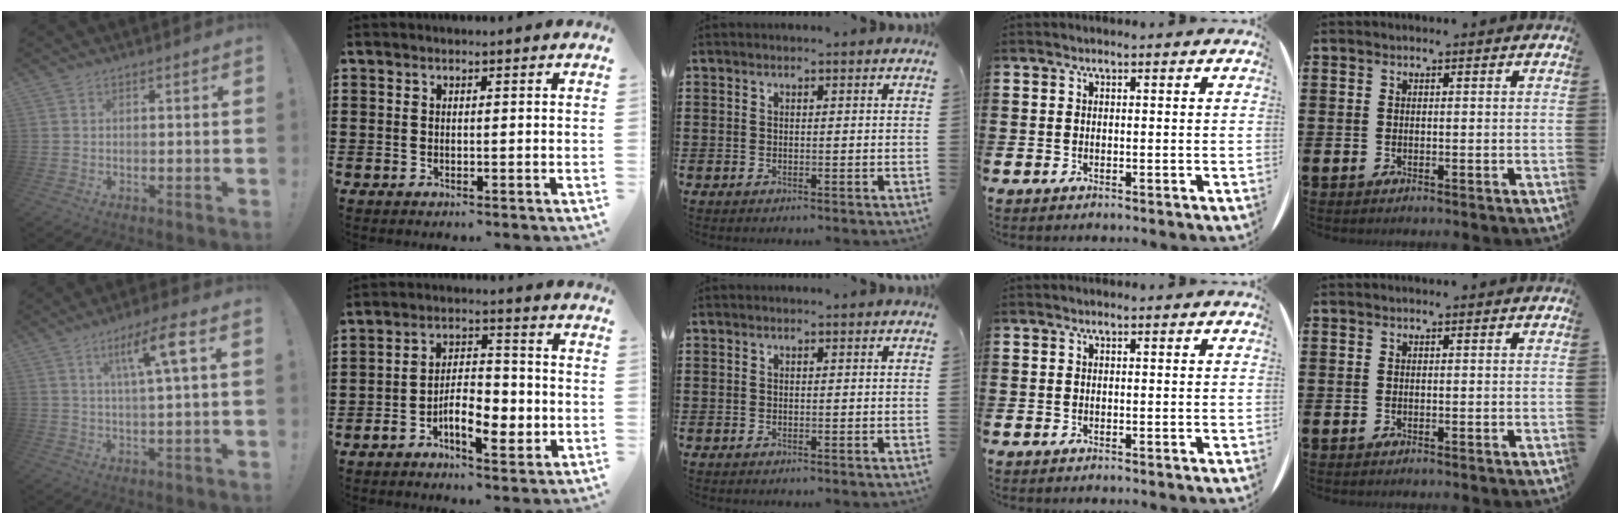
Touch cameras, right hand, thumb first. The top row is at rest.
{"thumb": {"total": 9.5, "force": [3.2, 0.8, 8.9], "torque": [-0.151, 0.001, 0.045]}, "index": {"total": 7.9, "force": [-3.0, 3.9, 6.2], "torque": [-0.104, 0.009, -0.056]}}